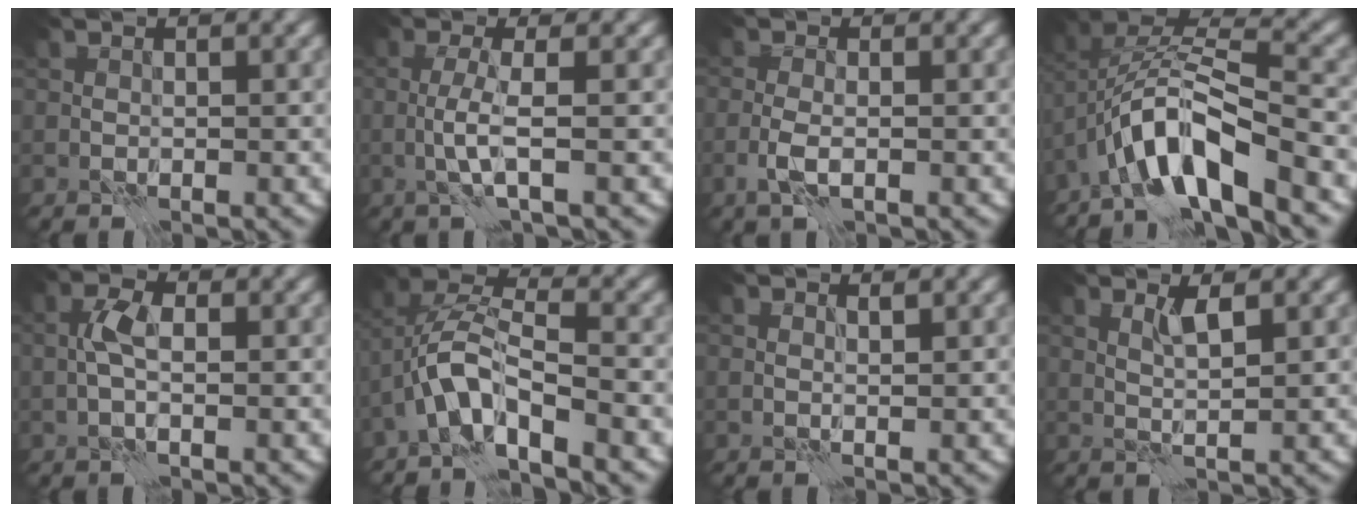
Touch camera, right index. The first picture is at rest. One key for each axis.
{"total": 2.5, "fx": -0.6, "fy": -0.2, "fz": 2.4, "tx": -0.054, "ty": 0.005, "tz": -0.020}
{"total": 1.9, "fx": -0.8, "fy": 0.5, "fz": 1.7, "tx": -0.039, "ty": -0.002, "tz": -0.021}
{"total": 8.1, "fx": -4.3, "fy": 2.4, "fz": 6.5, "tx": -0.108, "ty": 0.018, "tz": -0.088}
{"total": 2.2, "fx": 0.0, "fy": 0.7, "fz": 2.0, "tx": -0.041, "ty": 0.010, "tz": -0.007}
{"total": 5.2, "fx": -2.7, "fy": 1.4, "fz": 4.2, "tx": -0.079, "ty": 0.013, "tz": -0.064}
{"total": 0.8, "fx": 0.6, "fy": -0.5, "fz": 0.2, "tx": -0.001, "ty": 0.002, "tz": 0.009}
{"total": 1.7, "fx": 1.0, "fy": -0.4, "fz": 1.2, "tx": -0.024, "ty": 0.004, "tz": 0.016}